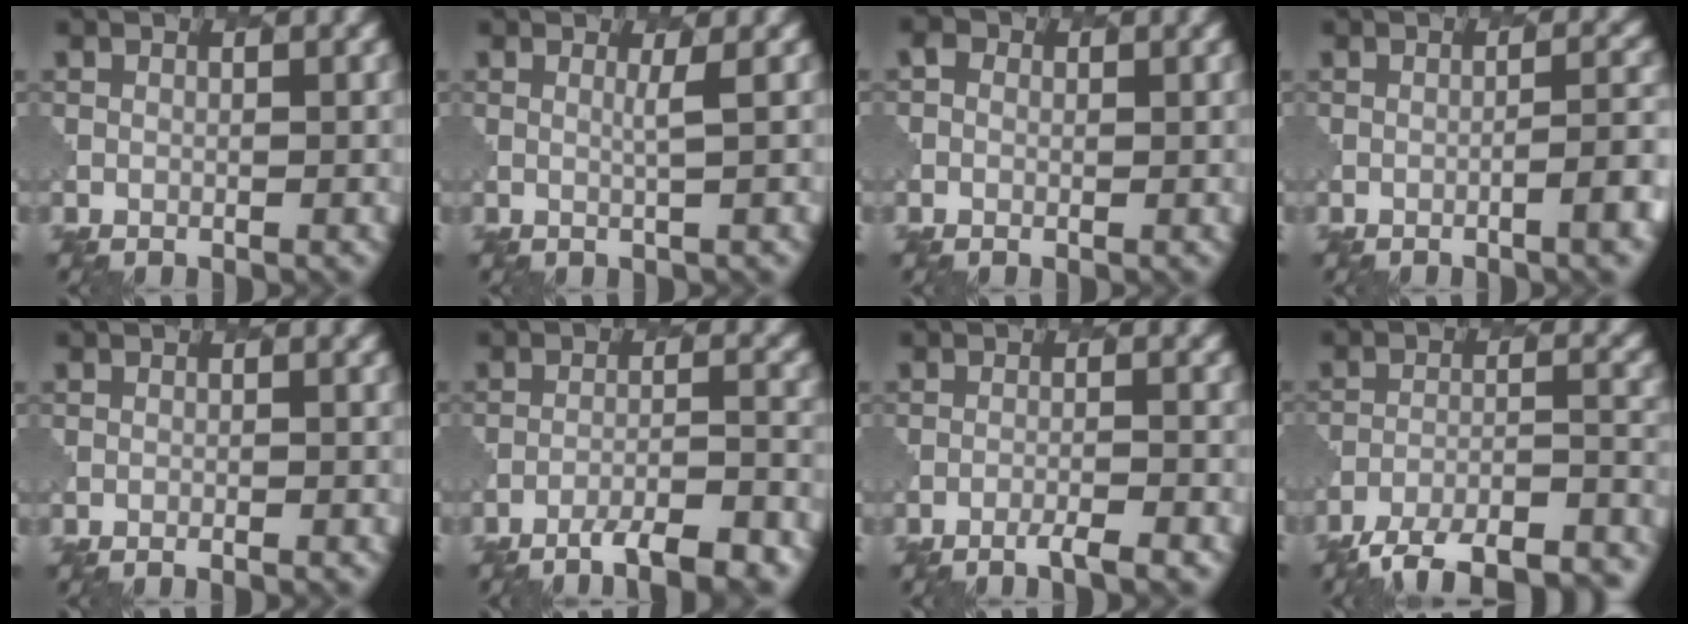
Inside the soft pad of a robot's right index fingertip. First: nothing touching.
{"total": 1.3, "force": [0.8, 0.3, 1.0], "torque": [-0.013, 0.001, 0.011]}
{"total": 0.9, "force": [0.0, 0.9, 0.2], "torque": [-0.004, 0.005, 0.000]}
{"total": 3.9, "force": [-1.5, 0.9, 3.5], "torque": [-0.036, 0.013, -0.026]}
{"total": 0.8, "force": [-0.7, 0.2, 0.5], "torque": [0.005, 0.001, -0.011]}
{"total": 6.7, "force": [-5.3, 1.2, 4.0], "torque": [-0.057, 0.002, -0.074]}
{"total": 2.4, "force": [-1.8, 0.2, 1.6], "torque": [-0.018, 0.004, -0.038]}
{"total": 14.0, "force": [-12.5, 3.7, 5.1], "torque": [-0.070, -0.011, -0.160]}